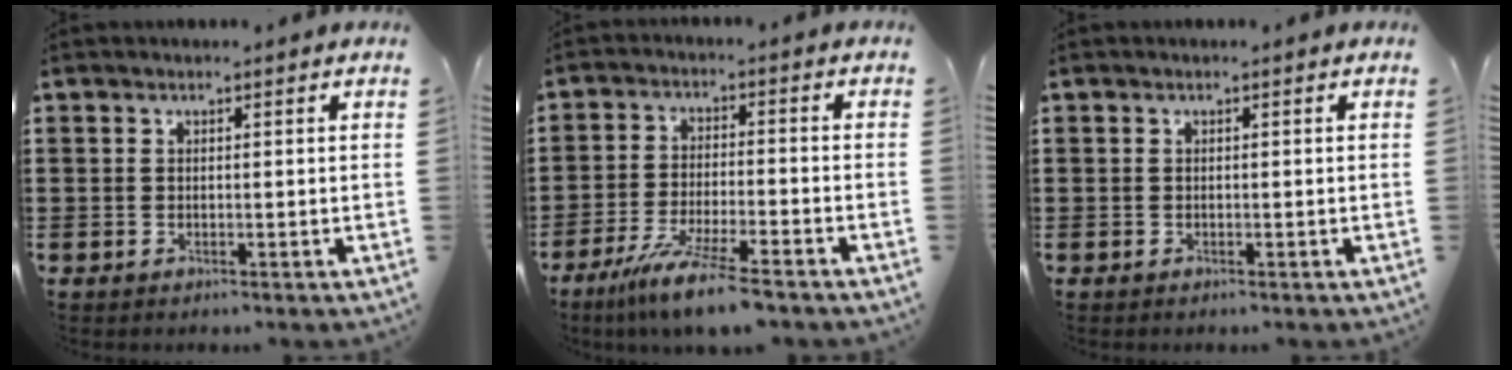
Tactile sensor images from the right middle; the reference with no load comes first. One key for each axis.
{"total": 8.0, "fx": -6.4, "fy": -0.4, "fz": 4.8, "tx": -0.097, "ty": -0.019, "tz": -0.120}
{"total": 0.0}